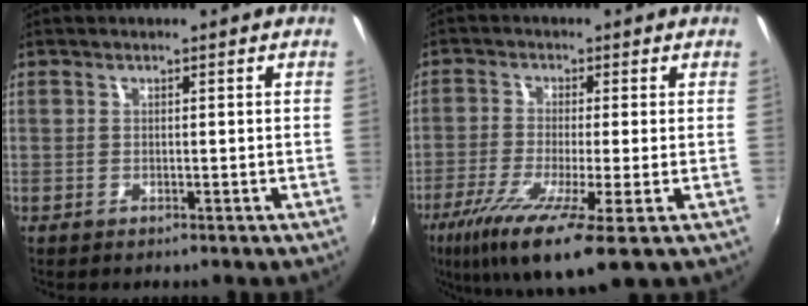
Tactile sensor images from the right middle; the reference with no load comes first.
{"total": 12.2, "force": [-5.9, 1.2, 10.6], "torque": [-0.222, -0.047, -0.110]}